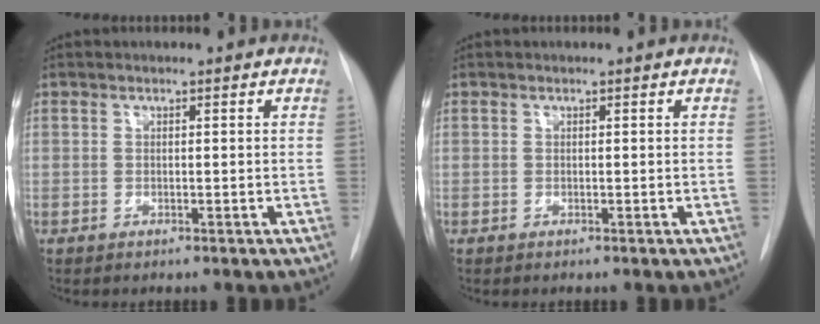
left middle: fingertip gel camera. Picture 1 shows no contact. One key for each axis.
{"total": 0.0}